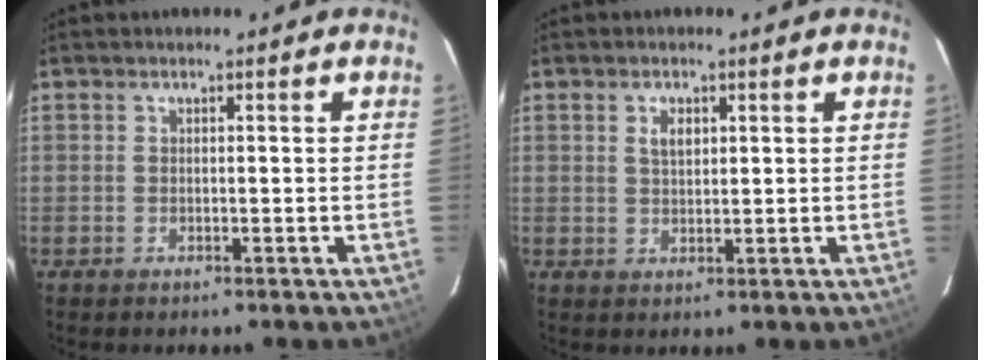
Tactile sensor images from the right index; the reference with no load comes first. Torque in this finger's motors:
{"motor_torque": [-0.10, 0.14, 0.04, 0.02]}